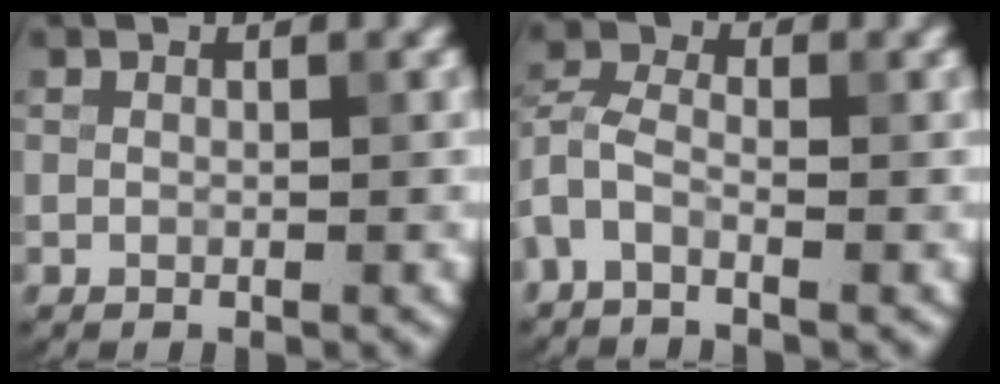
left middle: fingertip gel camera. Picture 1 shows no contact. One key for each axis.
{"total": 2.9, "fx": -1.6, "fy": 1.3, "fz": 2.0, "tx": -0.051, "ty": 0.005, "tz": -0.048}